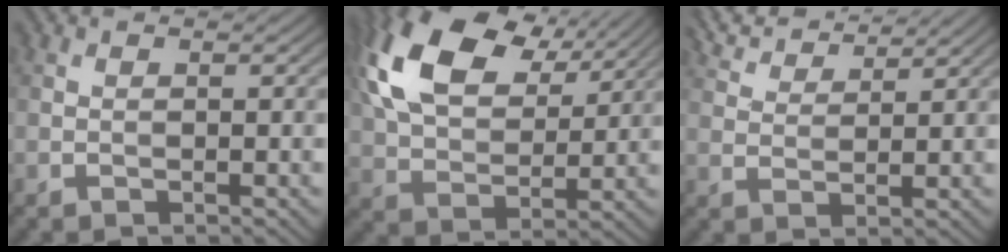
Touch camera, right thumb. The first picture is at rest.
{"total": 15.9, "force": [7.3, 9.0, 10.9], "torque": [-0.257, 0.023, 0.137]}
{"total": 6.2, "force": [5.6, 1.2, 2.5], "torque": [-0.073, 0.015, 0.107]}